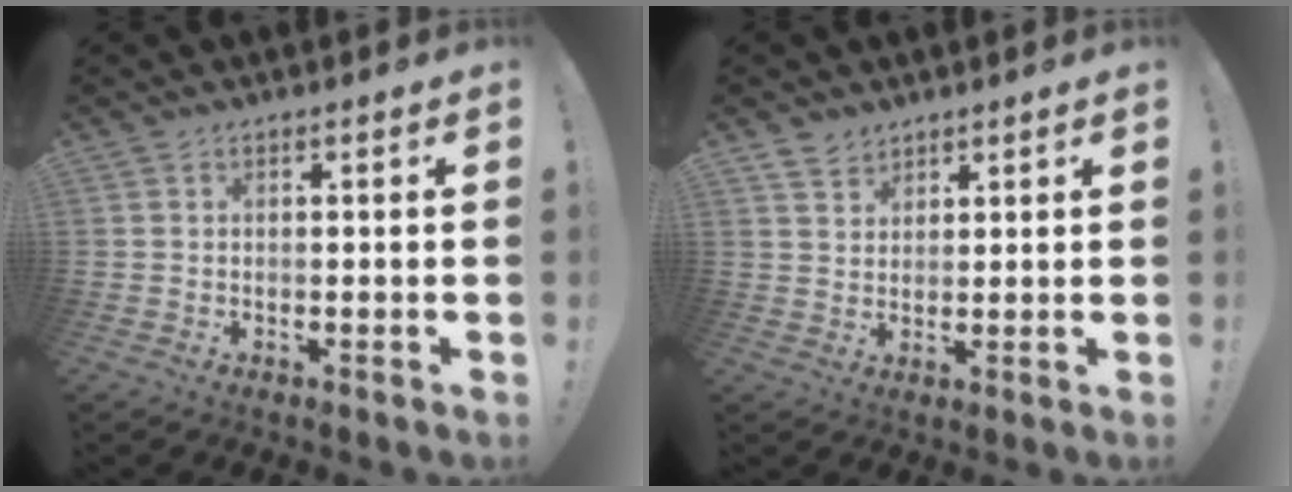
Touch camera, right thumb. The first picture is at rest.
{"total": 3.7, "force": [3.1, 2.0, 0.3], "torque": [-0.010, -0.018, 0.060]}